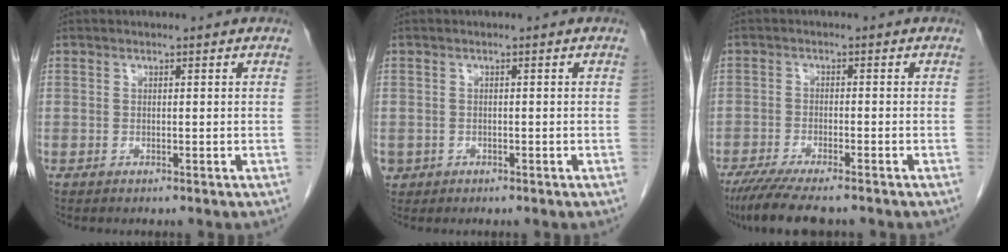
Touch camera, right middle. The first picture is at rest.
{"total": 1.4, "force": [-0.5, 1.3, 0.3], "torque": [-0.003, 0.004, -0.002]}
{"total": 9.1, "force": [-7.4, 1.2, 5.1], "torque": [-0.082, -0.020, -0.118]}